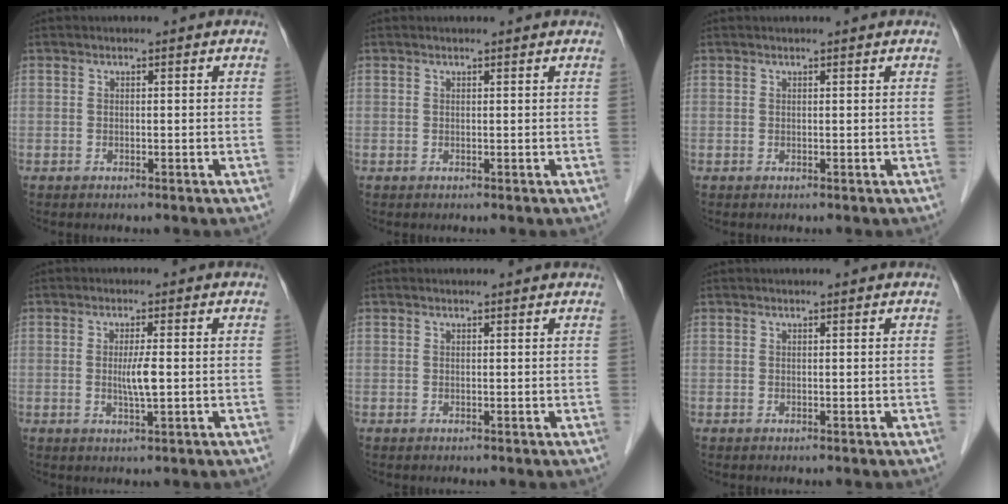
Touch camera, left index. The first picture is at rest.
{"total": 1.8, "force": [1.7, 0.2, 0.5], "torque": [-0.012, 0.016, 0.017]}
{"total": 1.2, "force": [1.1, 0.1, 0.5], "torque": [-0.009, 0.013, 0.015]}
{"total": 3.1, "force": [-0.3, -0.1, 3.0], "torque": [-0.063, -0.010, -0.003]}
{"total": 2.7, "force": [2.5, 0.4, 0.7], "torque": [-0.013, 0.017, 0.023]}
{"total": 1.4, "force": [1.2, 0.1, 0.5], "torque": [-0.010, 0.013, 0.016]}